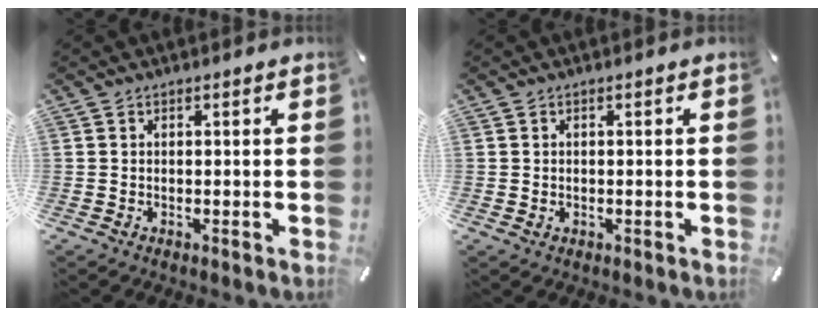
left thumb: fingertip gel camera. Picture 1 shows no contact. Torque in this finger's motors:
{"motor_torque": [-0.01, -0.05, -0.23, -0.15, -0.01]}